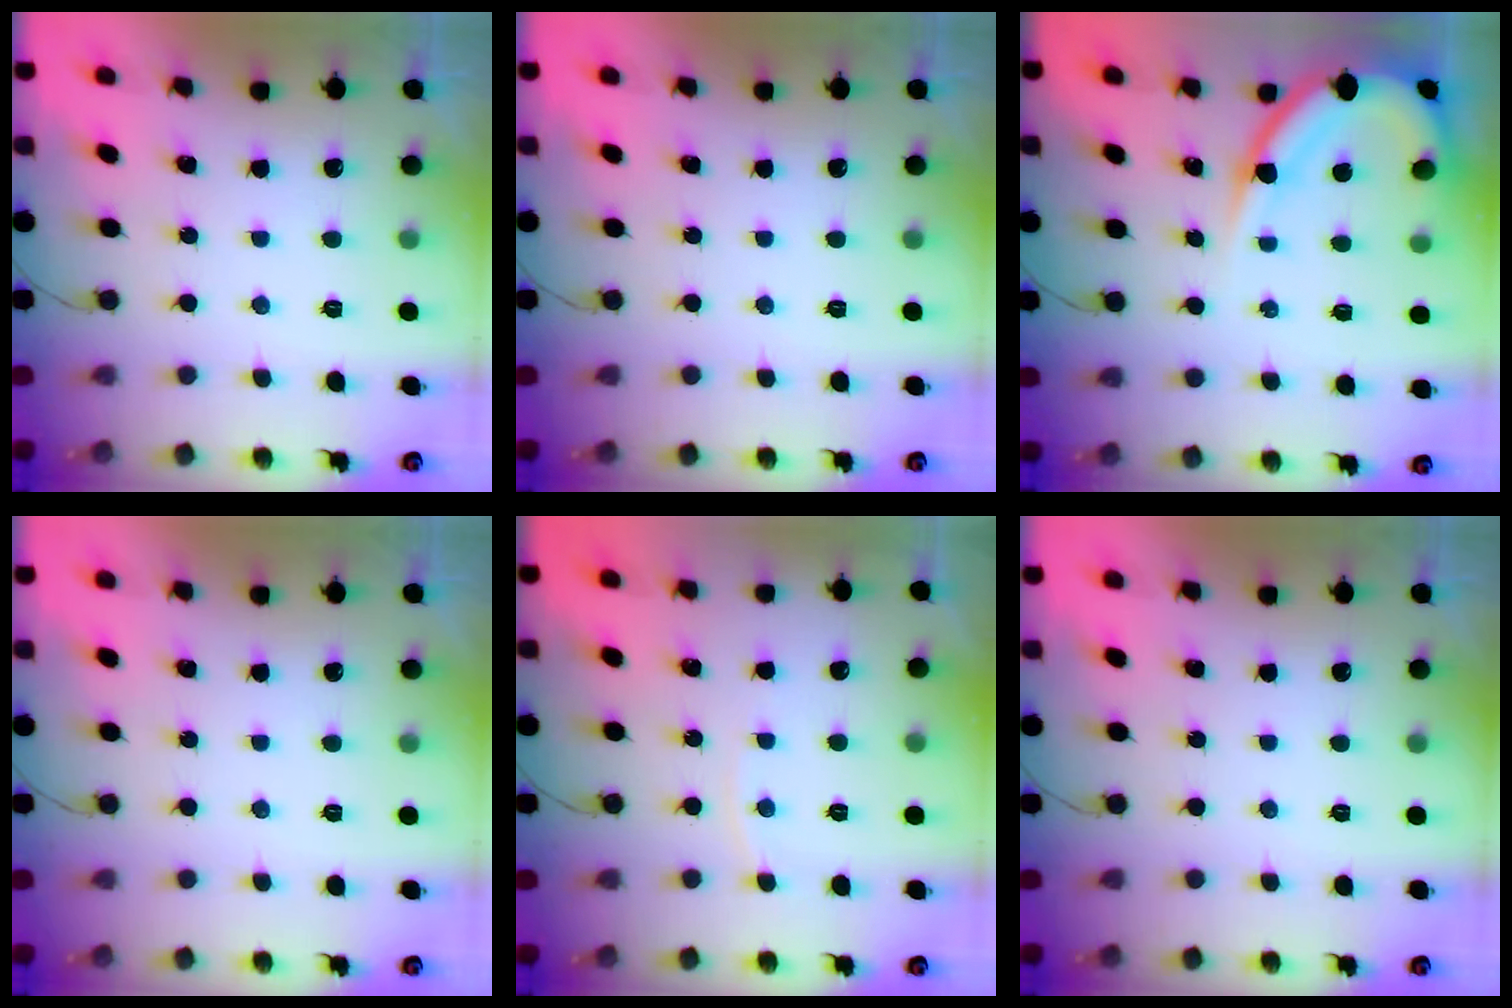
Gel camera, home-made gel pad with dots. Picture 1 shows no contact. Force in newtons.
{"total": 0.0}
{"total": 11.4, "press": 11.3, "slide": 1.2}
{"total": 0.0}
{"total": 3.2, "press": 3.1, "slide": 0.4}
{"total": 0.0}